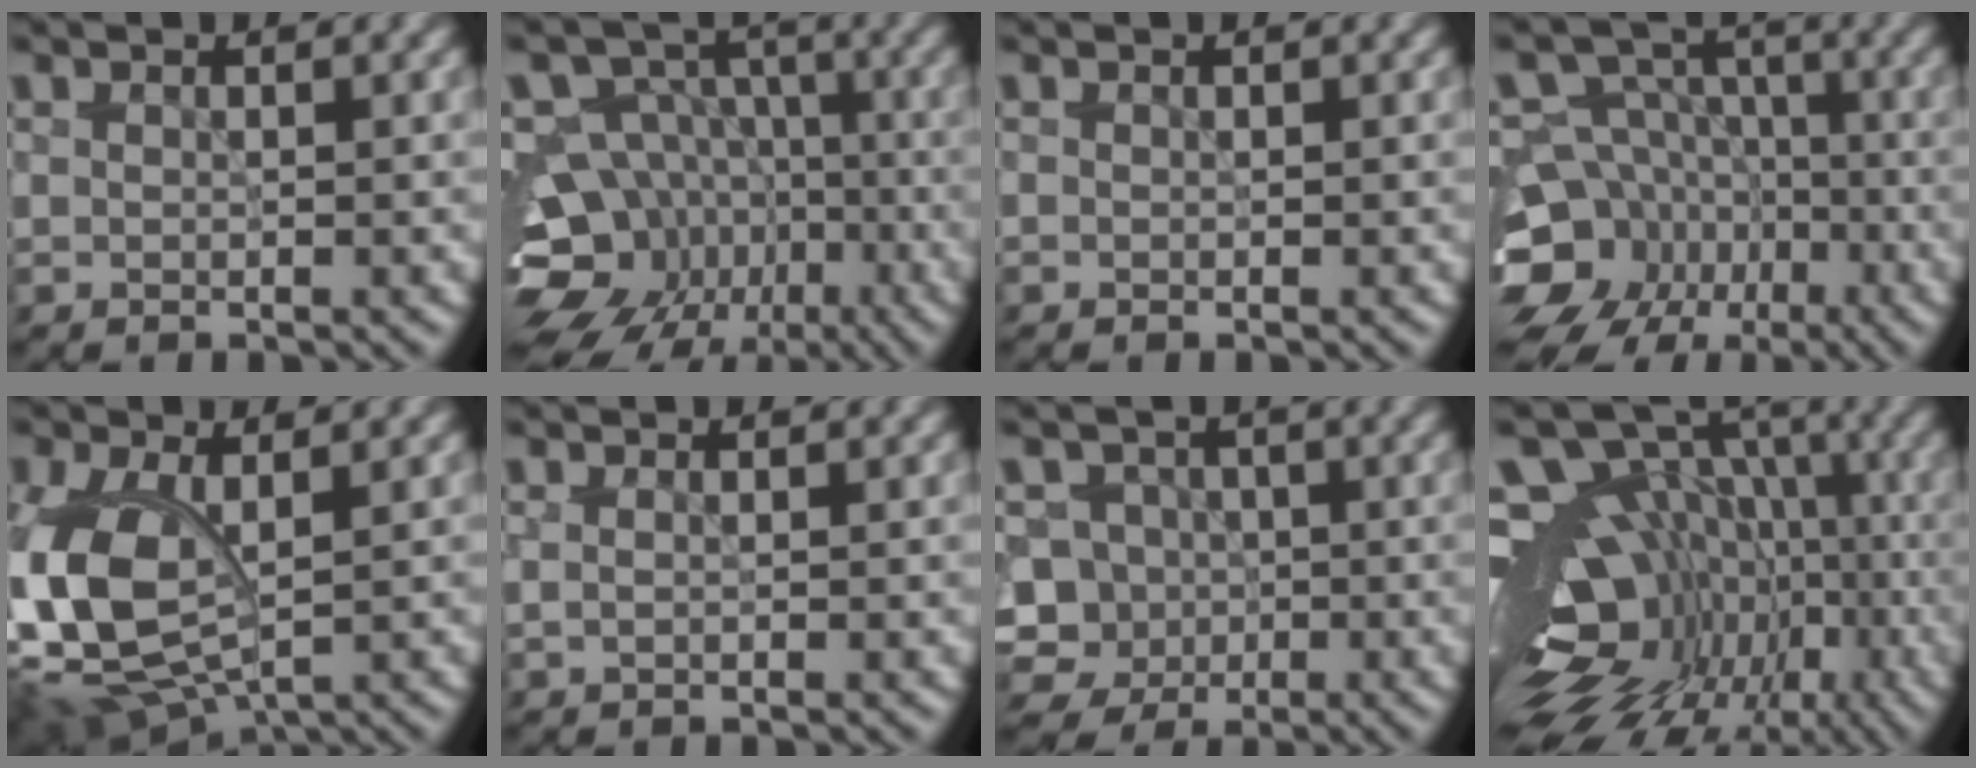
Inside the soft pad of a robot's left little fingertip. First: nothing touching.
{"total": 15.4, "force": [-6.0, 12.8, 6.1], "torque": [-0.125, -0.019, -0.106]}
{"total": 0.0}
{"total": 12.4, "force": [-6.0, 10.0, 4.3], "torque": [-0.079, -0.020, -0.111]}
{"total": 9.1, "force": [-0.3, 5.5, 7.3], "torque": [-0.181, -0.015, -0.006]}
{"total": 0.0}
{"total": 7.0, "force": [-2.5, 6.3, 1.9], "torque": [-0.017, -0.004, -0.058]}
{"total": 16.5, "force": [-4.4, 12.5, 9.9], "torque": [-0.185, 0.022, -0.035]}